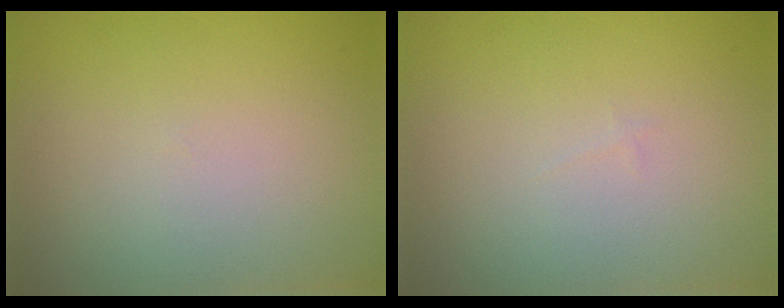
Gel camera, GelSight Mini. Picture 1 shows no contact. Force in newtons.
{"total": 0.0}